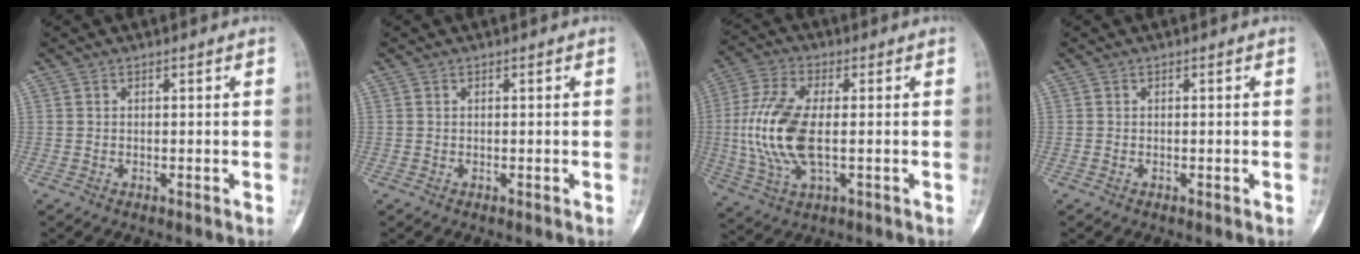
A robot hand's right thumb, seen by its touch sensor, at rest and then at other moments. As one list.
[{"total": 0.0}, {"total": 13.7, "force": [-0.6, 6.3, 12.1], "torque": [-0.269, 0.003, -0.010]}, {"total": 0.0}]